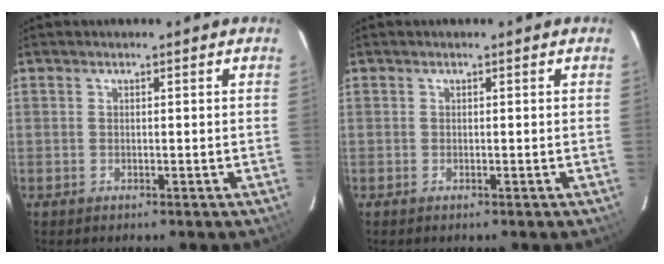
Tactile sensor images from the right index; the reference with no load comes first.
{"total": 0.0}